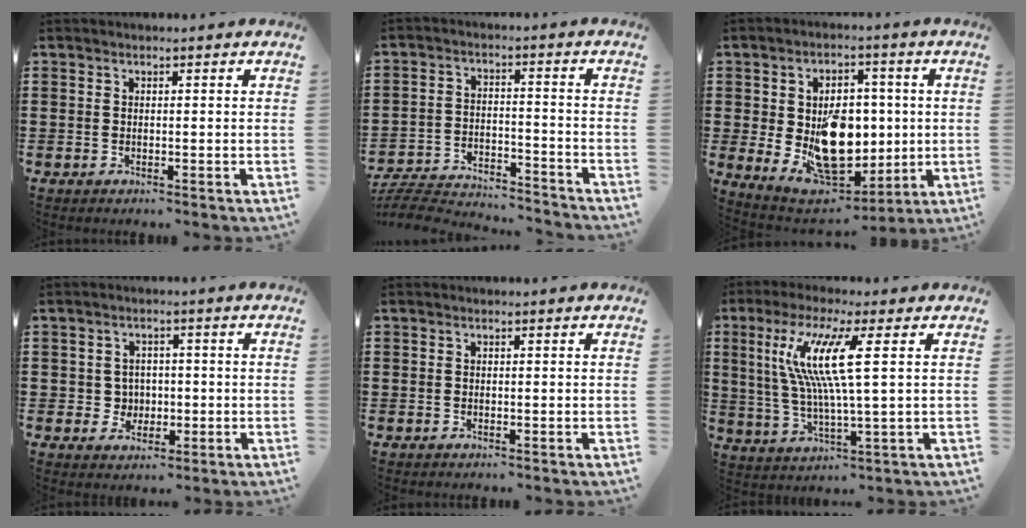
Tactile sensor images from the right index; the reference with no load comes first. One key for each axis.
{"total": 6.2, "fx": -6.1, "fy": 0.4, "fz": 1.2, "tx": -0.035, "ty": 0.000, "tz": -0.125}
{"total": 12.2, "fx": -0.4, "fy": 8.5, "fz": 8.7, "tx": -0.136, "ty": 0.004, "tz": 0.005}
{"total": 3.3, "fx": -0.2, "fy": 3.2, "fz": 0.9, "tx": -0.024, "ty": 0.005, "tz": -0.009}
{"total": 0.0}
{"total": 10.8, "fx": 2.9, "fy": 0.3, "fz": 10.4, "tx": -0.225, "ty": -0.009, "tz": 0.036}